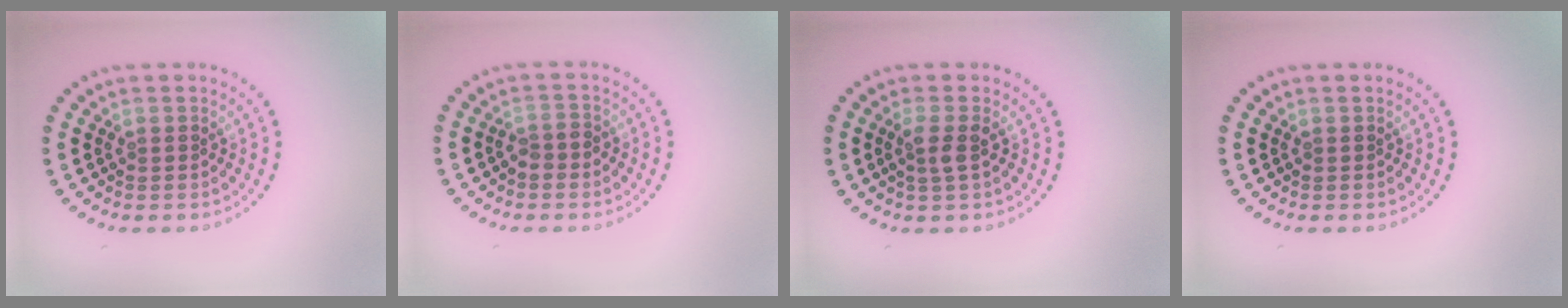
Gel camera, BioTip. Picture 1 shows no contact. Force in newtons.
{"total": 1.4, "press": 1.2, "slide": 0.7}
{"total": 1.6, "press": 1.3, "slide": 0.9}
{"total": 0.0}